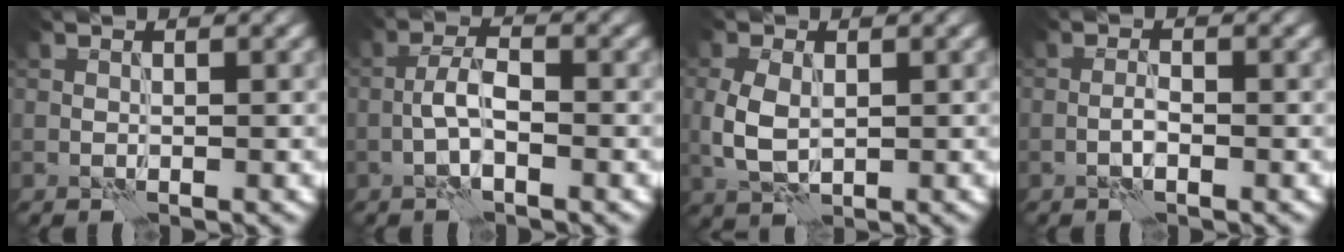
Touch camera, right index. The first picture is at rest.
{"total": 2.3, "force": [-0.8, 0.8, 2.1], "torque": [-0.042, 0.009, -0.022]}
{"total": 3.5, "force": [0.3, 2.4, 2.5], "torque": [-0.065, -0.001, 0.008]}
{"total": 0.9, "force": [-0.4, 0.3, 0.7], "torque": [-0.016, 0.003, -0.011]}